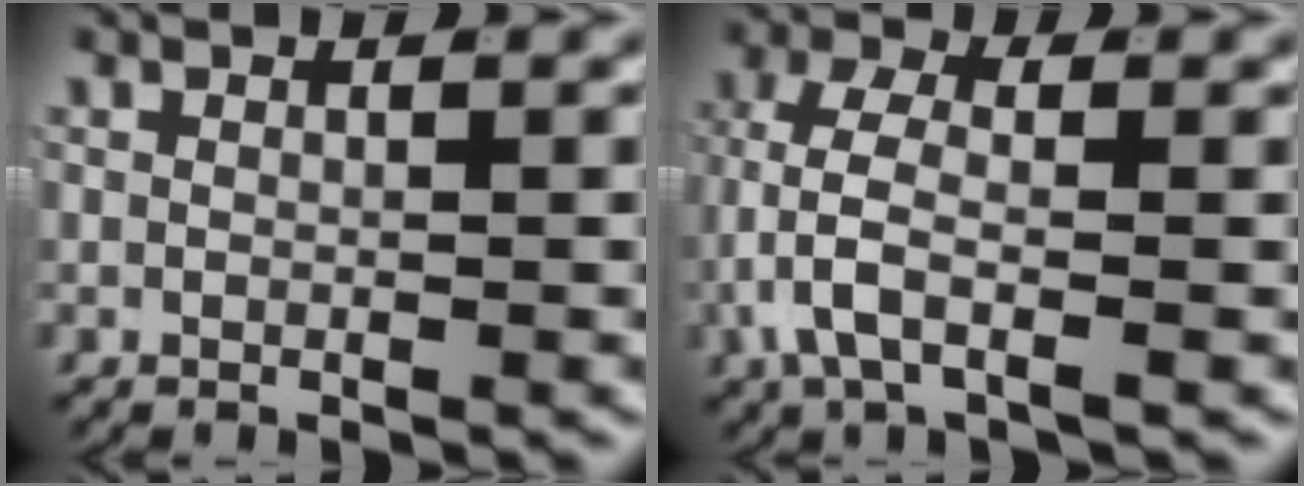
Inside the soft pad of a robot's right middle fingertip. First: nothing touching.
{"total": 5.2, "force": [-1.0, 2.5, 4.4], "torque": [-0.109, -0.017, -0.013]}